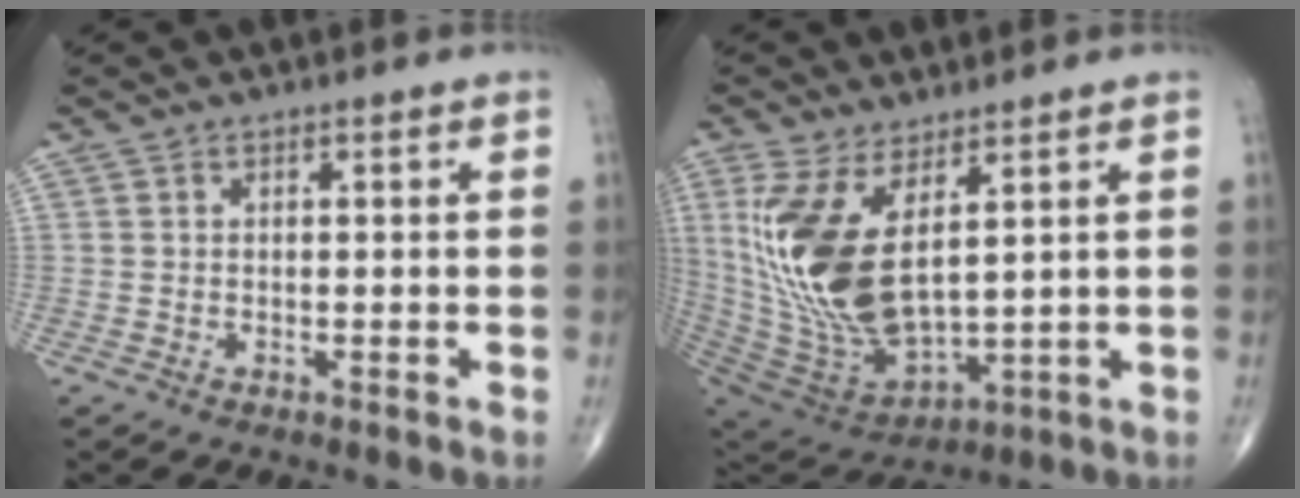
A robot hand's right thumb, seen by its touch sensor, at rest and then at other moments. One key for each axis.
{"total": 17.8, "fx": 5.1, "fy": 8.1, "fz": 15.1, "tx": -0.316, "ty": -0.038, "tz": 0.117}